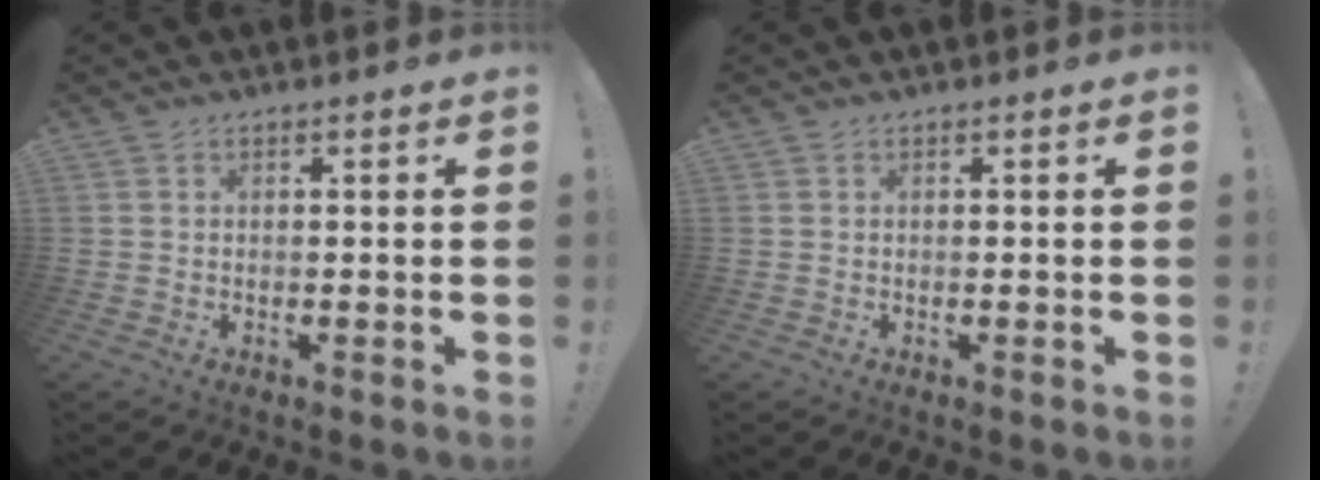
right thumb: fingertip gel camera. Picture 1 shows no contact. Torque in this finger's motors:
{"motor_torque": [-0.24, -0.03, 0.05, -0.10, 0.06]}